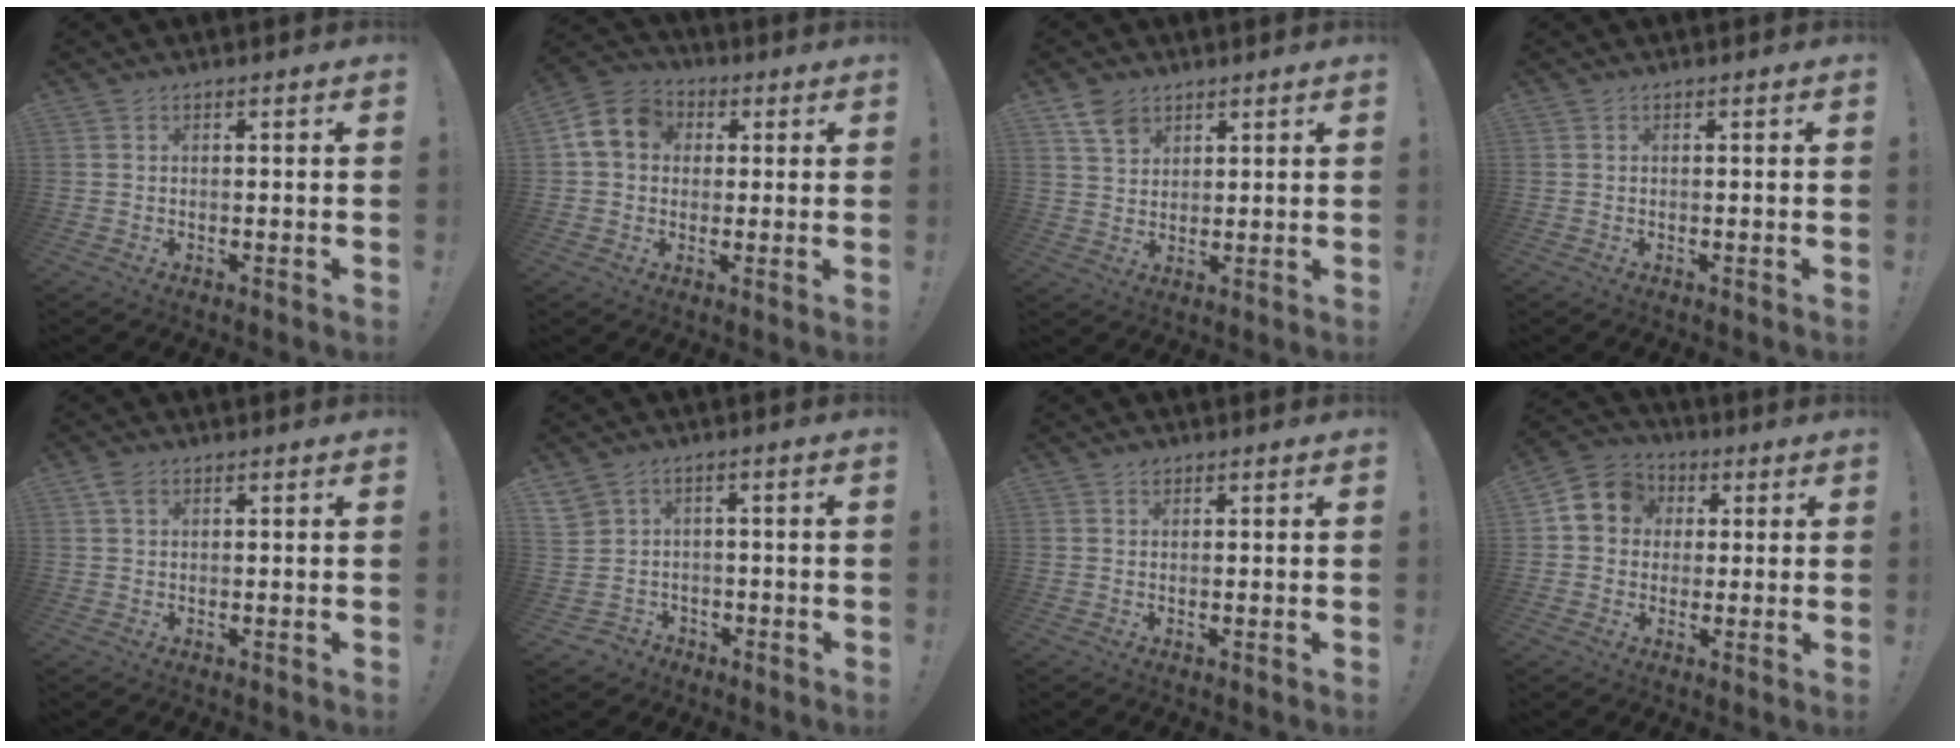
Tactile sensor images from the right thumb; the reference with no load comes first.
{"total": 10.8, "force": [2.4, 9.0, 5.4], "torque": [-0.087, 0.005, 0.052]}
{"total": 6.3, "force": [4.3, 4.0, 2.2], "torque": [-0.041, -0.017, 0.083]}
{"total": 0.0}
{"total": 2.6, "force": [1.2, 1.7, 1.6], "torque": [-0.030, 0.004, 0.023]}
{"total": 5.6, "force": [-0.1, 5.5, 0.8], "torque": [-0.035, 0.005, 0.006]}
{"total": 1.0, "force": [0.7, 0.7, 0.3], "torque": [0.008, -0.005, 0.011]}
{"total": 9.4, "force": [1.7, 8.5, 3.4], "torque": [-0.049, 0.008, 0.038]}